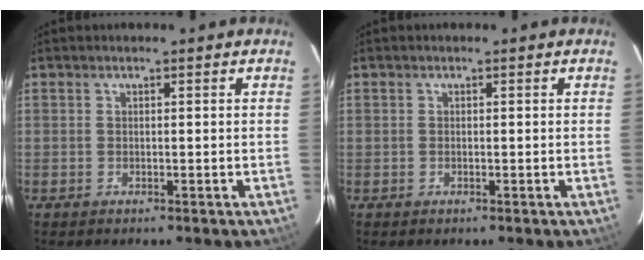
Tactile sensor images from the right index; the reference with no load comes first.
{"total": 0.0}